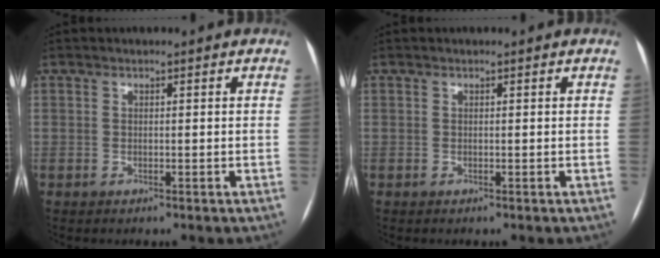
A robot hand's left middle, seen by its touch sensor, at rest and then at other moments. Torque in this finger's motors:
{"motor_torque": [0.04, -0.19, 0.00, 0.01]}